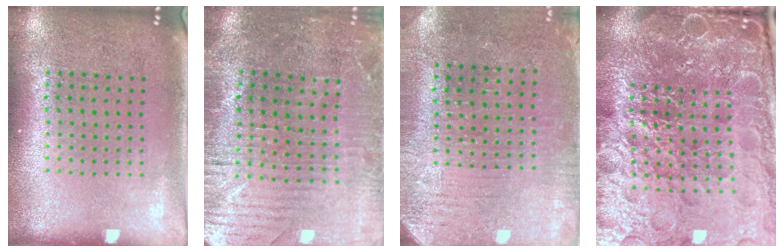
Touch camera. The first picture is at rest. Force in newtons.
{"total": 2.2, "press": 2.2, "slide": 0.5}
{"total": 3.1, "press": 2.8, "slide": 1.2}
{"total": 6.5, "press": 5.7, "slide": 3.0}